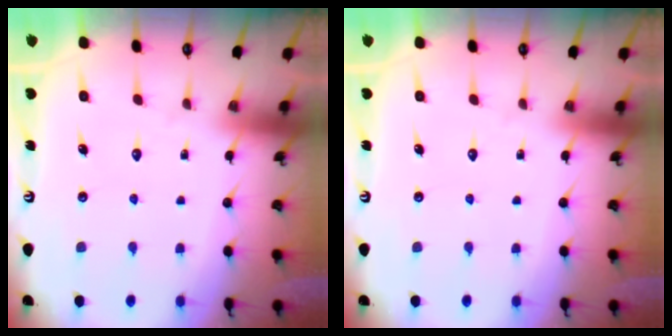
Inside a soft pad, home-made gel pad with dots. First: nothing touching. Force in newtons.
{"total": 0.0}